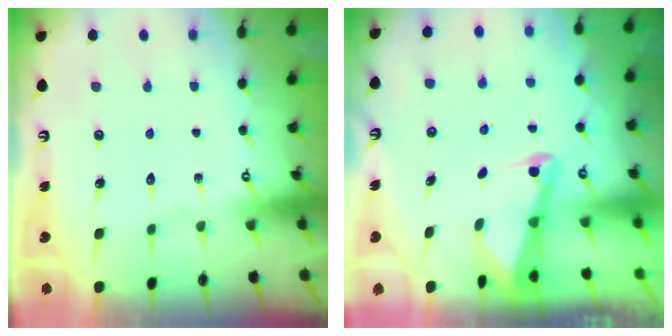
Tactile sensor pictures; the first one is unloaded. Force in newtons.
{"total": 2.1, "press": 2.1, "slide": 0.3}